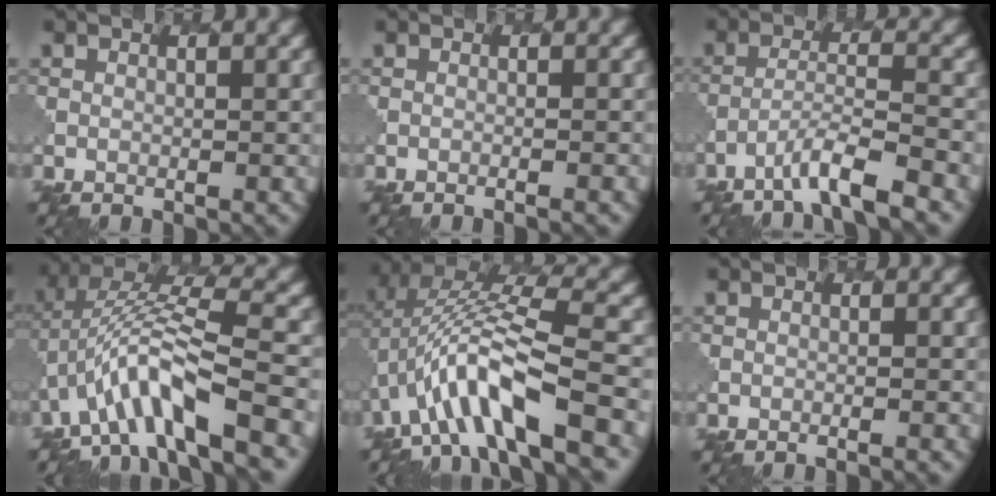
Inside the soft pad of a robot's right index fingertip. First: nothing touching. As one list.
[{"total": 1.2, "force": [-0.8, 0.2, 0.9], "torque": [-0.003, 0.003, -0.018]}, {"total": 4.2, "force": [-3.0, 0.3, 2.9], "torque": [-0.050, 0.007, -0.061]}, {"total": 8.3, "force": [-3.5, 2.2, 7.2], "torque": [-0.132, 0.020, -0.063]}, {"total": 9.3, "force": [-2.7, 3.0, 8.4], "torque": [-0.156, 0.018, -0.048]}, {"total": 0.9, "force": [-0.5, 0.2, 0.7], "torque": [-0.003, 0.001, -0.013]}]